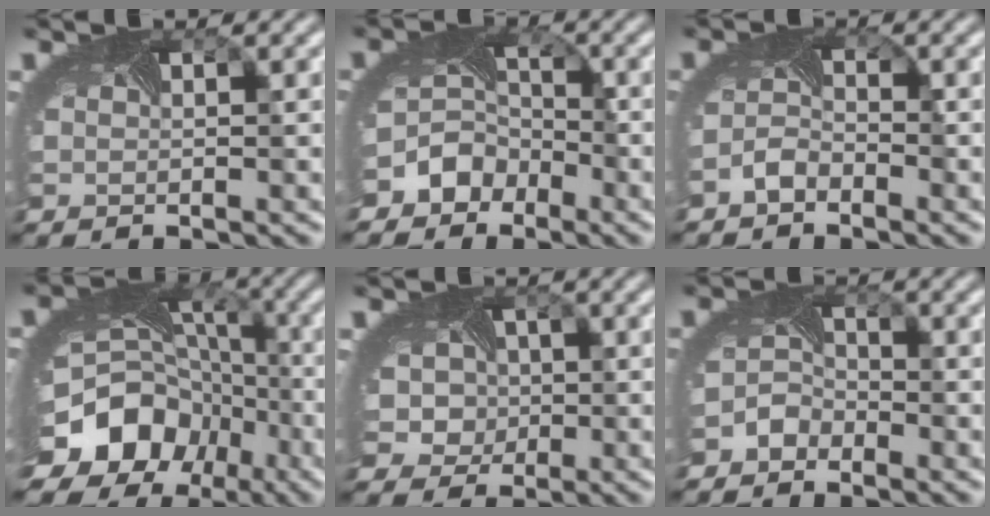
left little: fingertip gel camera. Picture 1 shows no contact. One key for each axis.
{"total": 5.0, "fx": -3.2, "fy": 3.8, "fz": 1.0, "tx": 0.004, "ty": 0.002, "tz": -0.061}
{"total": 1.8, "fx": -1.6, "fy": 0.7, "fz": 0.4, "tx": -0.018, "ty": 0.001, "tz": -0.033}
{"total": 14.3, "fx": -7.1, "fy": 11.1, "fz": 5.4, "tx": -0.112, "ty": -0.042, "tz": -0.109}
{"total": 5.8, "fx": 0.2, "fy": 5.2, "fz": 2.7, "tx": -0.034, "ty": 0.012, "tz": -0.026}
{"total": 2.1, "fx": -1.8, "fy": 0.9, "fz": 0.0, "tx": -0.006, "ty": 0.002, "tz": -0.040}